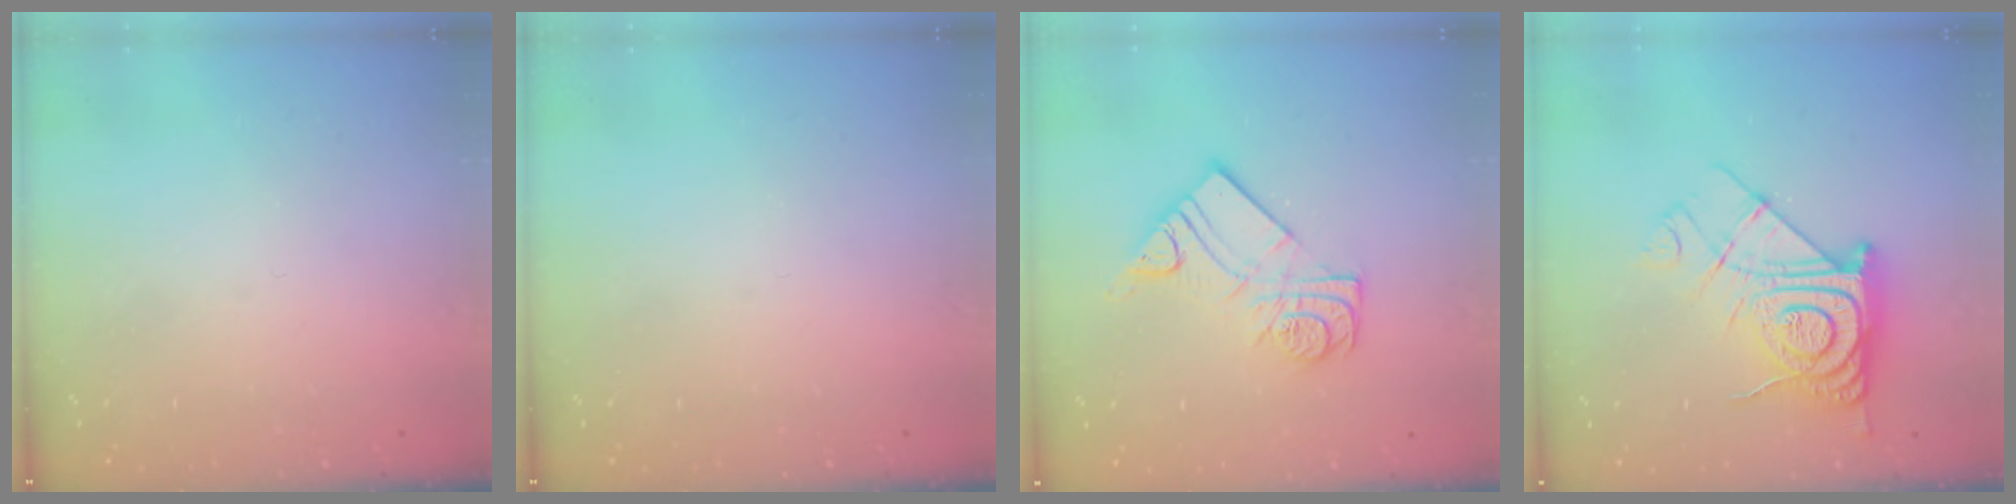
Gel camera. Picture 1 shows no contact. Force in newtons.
{"total": 0.0}
{"total": 12.5, "press": 12.4, "slide": 0.8}
{"total": 16.9, "press": 16.8, "slide": 1.5}